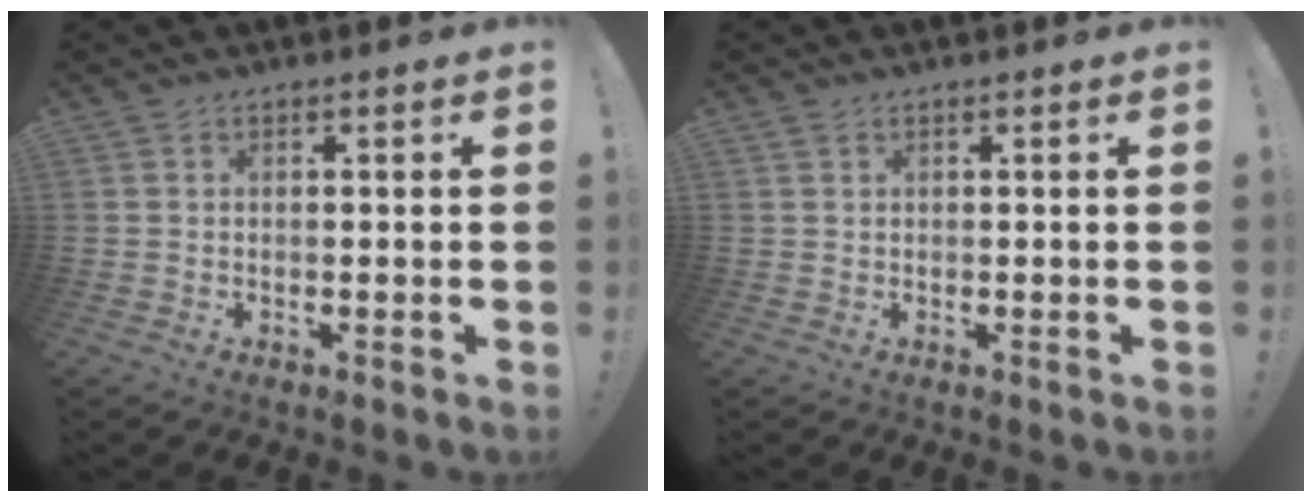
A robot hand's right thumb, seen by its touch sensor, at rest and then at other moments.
{"total": 0.9, "force": [0.6, 0.4, 0.3], "torque": [-0.011, 0.003, 0.013]}